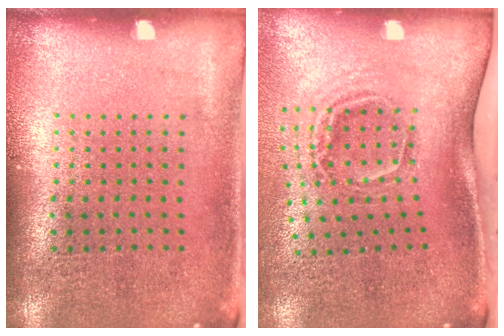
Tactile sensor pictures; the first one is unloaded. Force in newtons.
{"total": 2.1, "press": 1.3, "slide": 1.7}